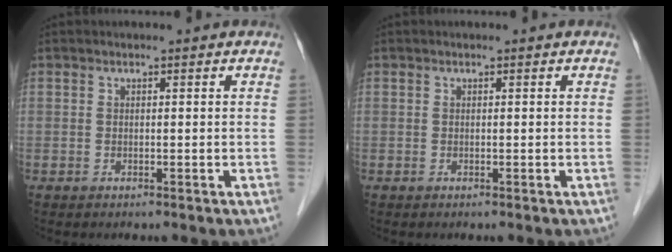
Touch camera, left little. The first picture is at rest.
{"total": 0.0}